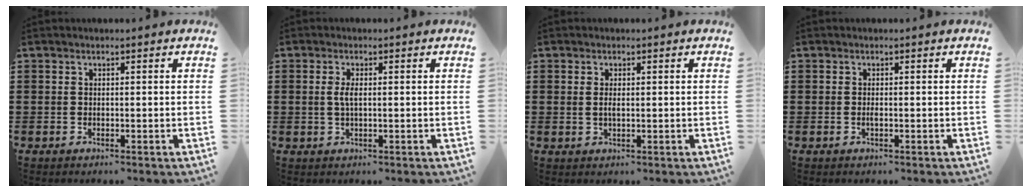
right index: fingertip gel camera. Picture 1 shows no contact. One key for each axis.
{"total": 2.3, "fx": 0.1, "fy": 0.7, "fz": 2.2, "tx": -0.049, "ty": -0.002, "tz": -0.003}
{"total": 1.6, "fx": 0.2, "fy": 0.7, "fz": 1.4, "tx": -0.029, "ty": 0.005, "tz": 0.002}
{"total": 0.5, "fx": -0.1, "fy": 0.1, "fz": 0.5, "tx": -0.010, "ty": -0.005, "tz": -0.001}